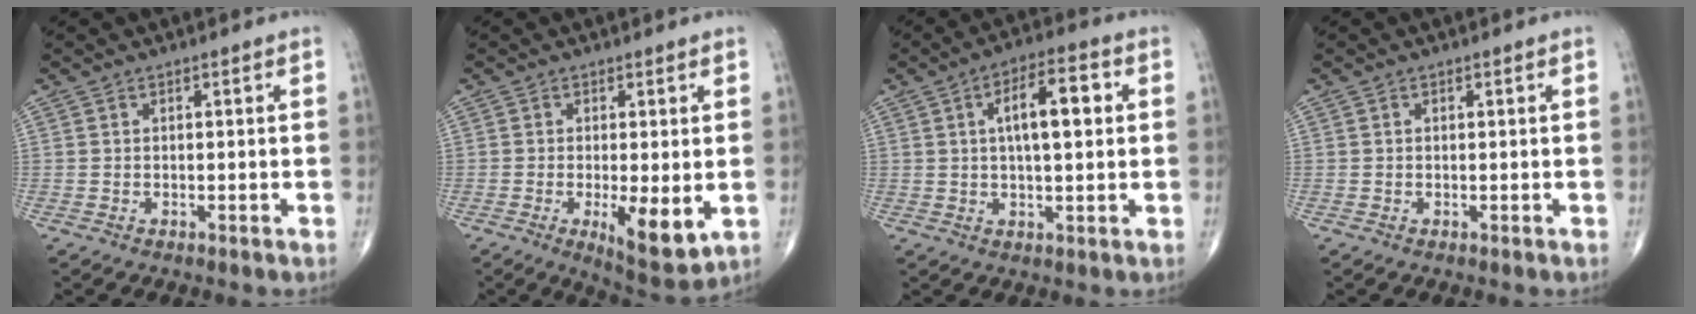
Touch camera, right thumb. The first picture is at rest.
{"total": 8.6, "force": [-1.8, 2.7, 8.0], "torque": [-0.119, -0.023, -0.024]}
{"total": 10.1, "force": [2.0, 3.9, 9.1], "torque": [-0.133, 0.014, 0.026]}
{"total": 0.0}